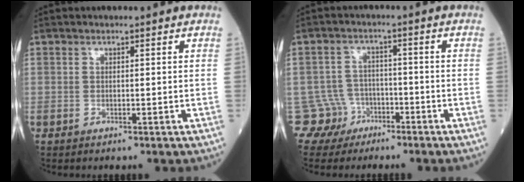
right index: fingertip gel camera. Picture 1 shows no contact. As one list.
[{"total": 5.0, "force": [-2.9, 3.9, -1.0], "torque": [0.021, 0.011, -0.052]}]